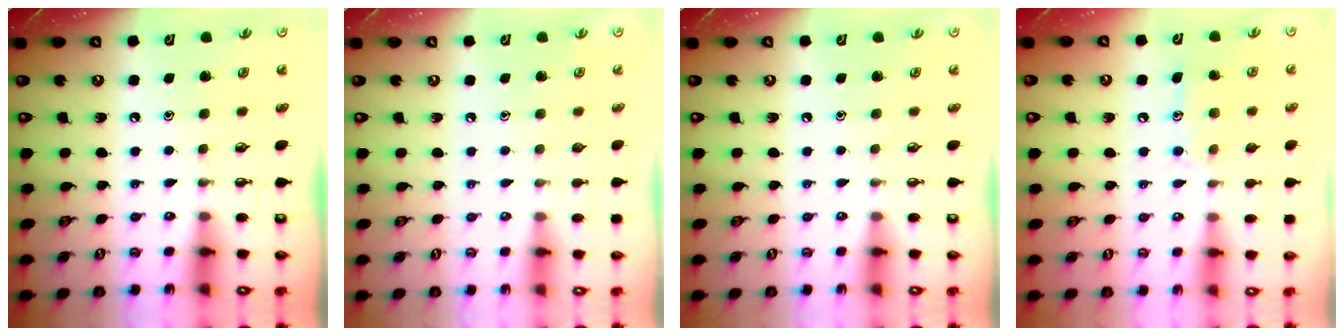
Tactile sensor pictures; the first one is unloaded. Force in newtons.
{"total": 0.0}
{"total": 0.0}
{"total": 9.7, "press": 9.7, "slide": 0.6}